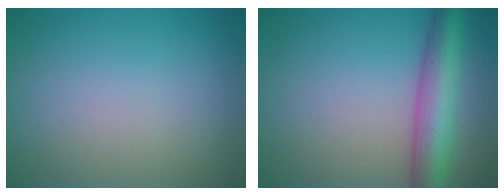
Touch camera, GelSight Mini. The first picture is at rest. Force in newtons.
{"total": 6.1, "press": 6.1, "slide": 0.1}